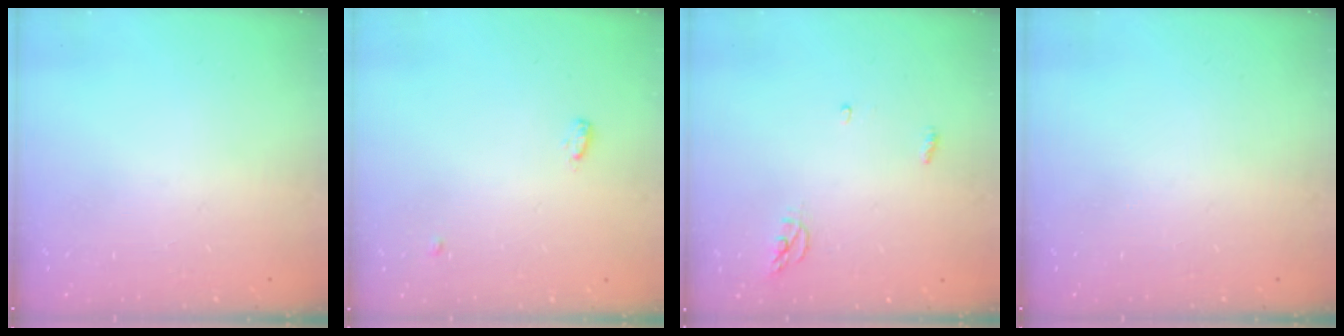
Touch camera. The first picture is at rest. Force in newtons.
{"total": 7.9, "press": 4.2, "slide": 6.7}
{"total": 3.5, "press": 3.5, "slide": 0.2}
{"total": 0.0}